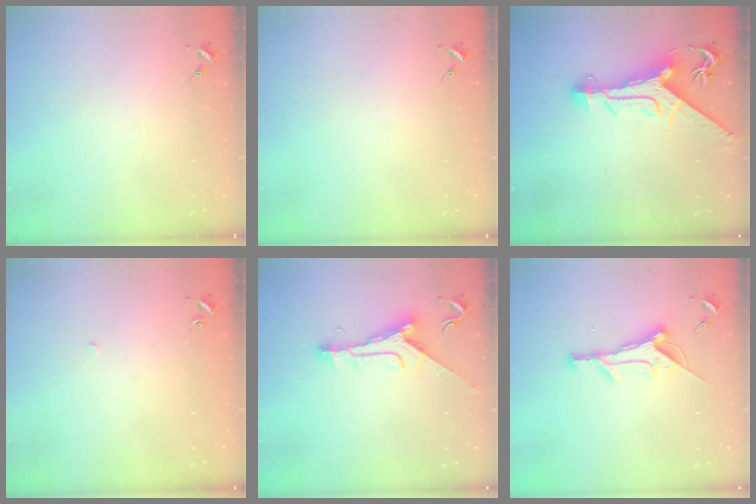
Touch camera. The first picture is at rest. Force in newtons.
{"total": 0.0}
{"total": 12.1, "press": 12.0, "slide": 1.1}
{"total": 1.6, "press": 1.6, "slide": 0.1}
{"total": 9.5, "press": 9.5, "slide": 0.3}
{"total": 11.7, "press": 11.7, "slide": 0.3}